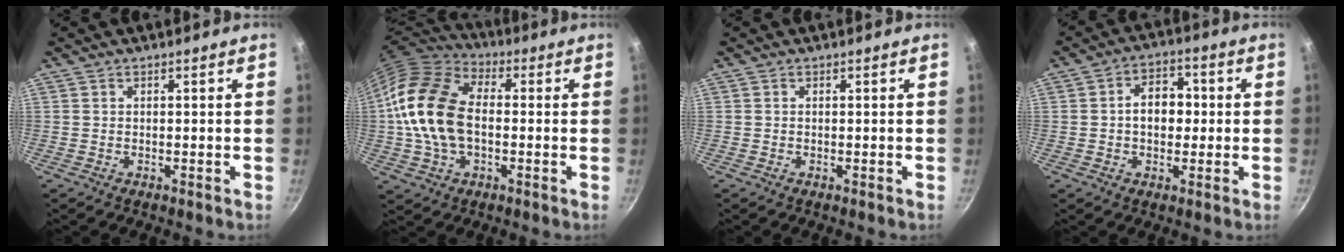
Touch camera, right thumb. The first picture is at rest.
{"total": 17.3, "force": [-0.4, 11.3, 13.1], "torque": [-0.240, 0.027, -0.022]}
{"total": 0.0}
{"total": 7.7, "force": [0.1, 5.6, 5.3], "torque": [-0.044, 0.019, -0.005]}